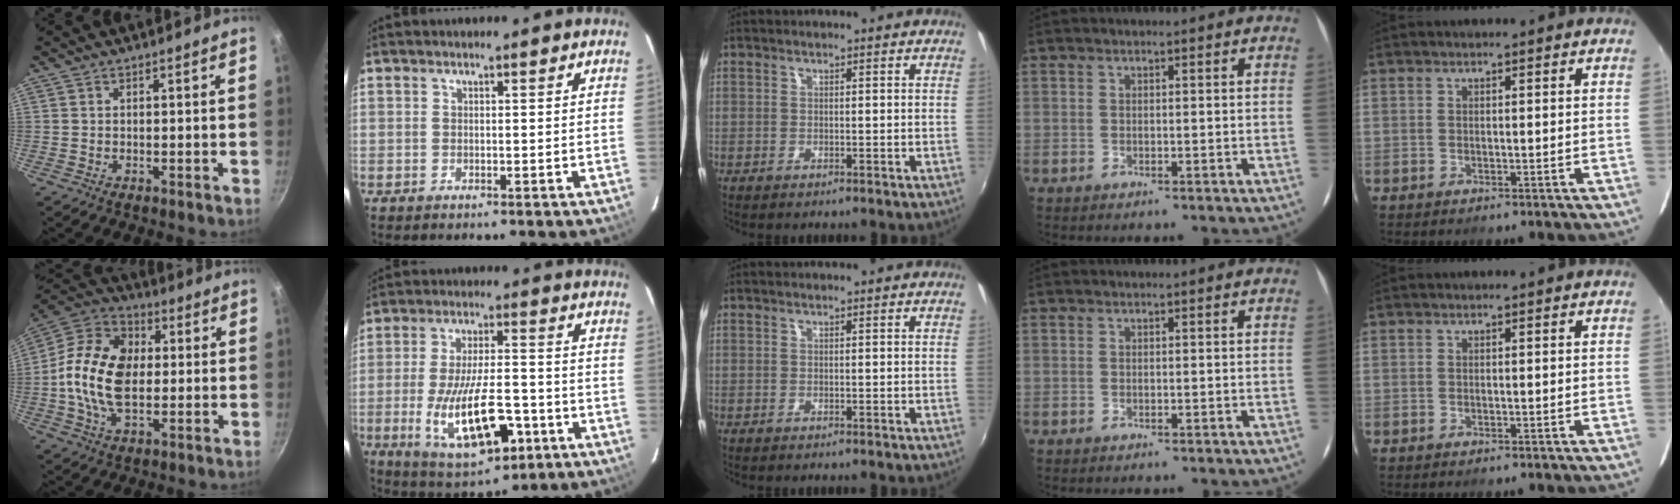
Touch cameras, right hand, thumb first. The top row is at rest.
{"thumb": {"total": 17.4, "force": [0.2, 11.4, 13.2], "torque": [-0.224, 0.021, -0.017]}, "index": {"total": 17.4, "force": [-6.2, 6.8, 14.8], "torque": [-0.291, -0.020, -0.082]}}